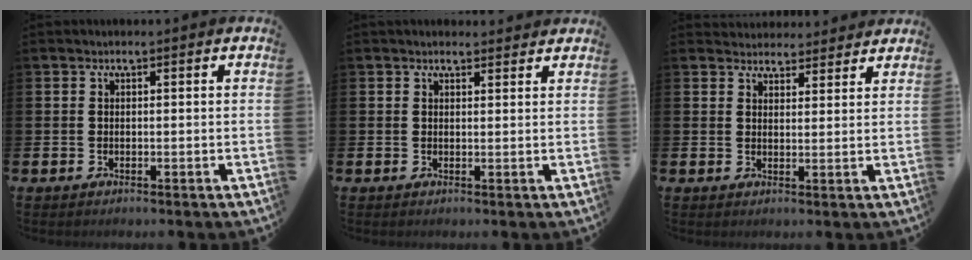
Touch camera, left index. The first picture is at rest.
{"total": 1.6, "force": [1.5, 0.4, 0.1], "torque": [0.006, -0.003, 0.026]}
{"total": 3.6, "force": [3.5, 1.0, -0.2], "torque": [0.006, -0.019, 0.063]}